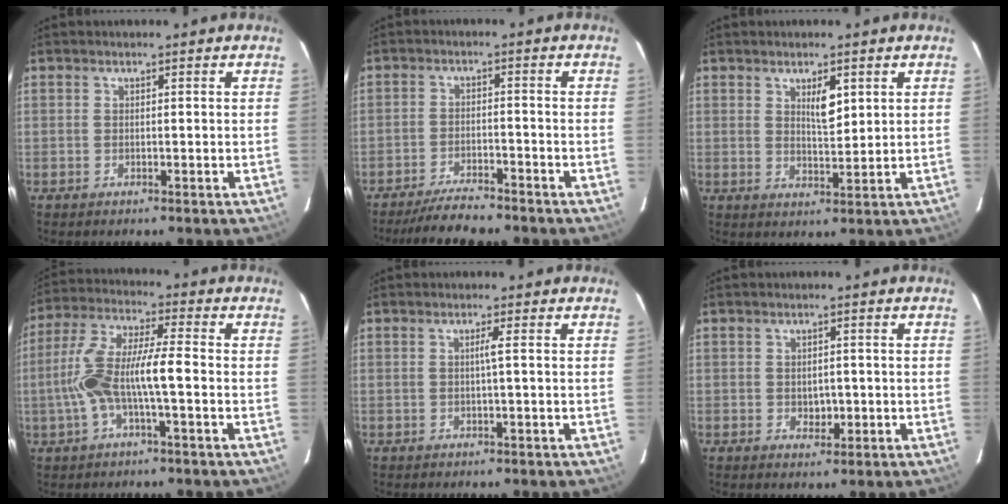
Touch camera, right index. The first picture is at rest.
{"total": 6.9, "force": [-6.4, 0.5, 2.5], "torque": [-0.041, -0.018, -0.109]}
{"total": 3.8, "force": [1.7, 1.1, 3.2], "torque": [-0.056, -0.003, 0.033]}
{"total": 10.3, "force": [-2.0, 1.5, 10.0], "torque": [-0.213, 0.023, -0.042]}
{"total": 1.0, "force": [0.0, -0.4, 1.0], "torque": [-0.012, 0.002, -0.002]}
{"total": 2.3, "force": [-0.4, 1.6, 1.6], "torque": [-0.023, 0.001, 0.000]}